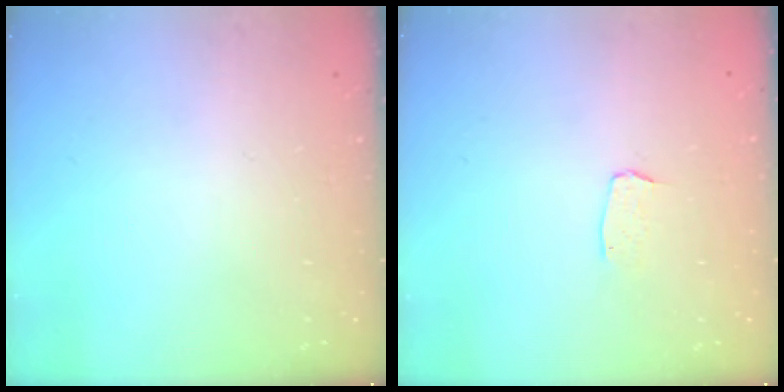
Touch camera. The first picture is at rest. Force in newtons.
{"total": 3.0, "press": 3.0, "slide": 0.2}